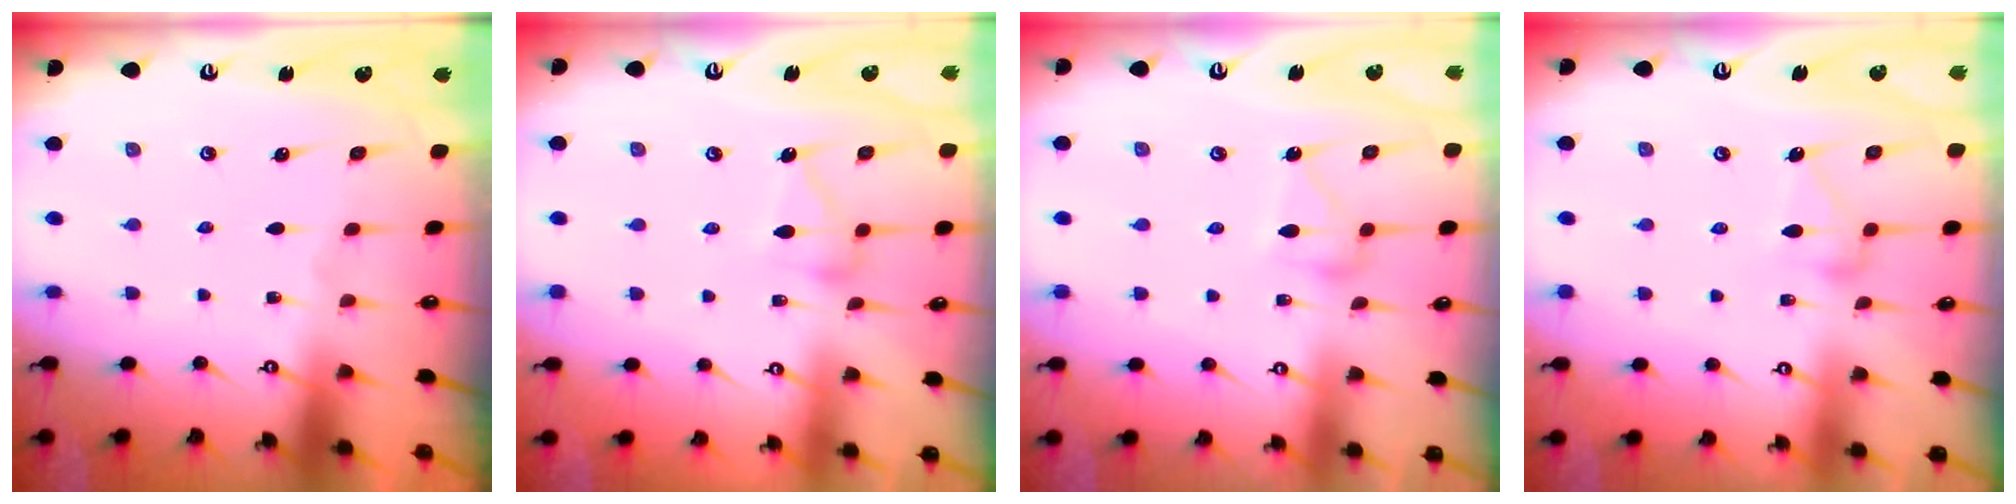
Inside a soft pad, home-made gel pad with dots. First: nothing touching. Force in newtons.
{"total": 10.6, "press": 10.6, "slide": 0.6}
{"total": 10.3, "press": 10.3, "slide": 0.5}
{"total": 11.1, "press": 11.1, "slide": 0.3}